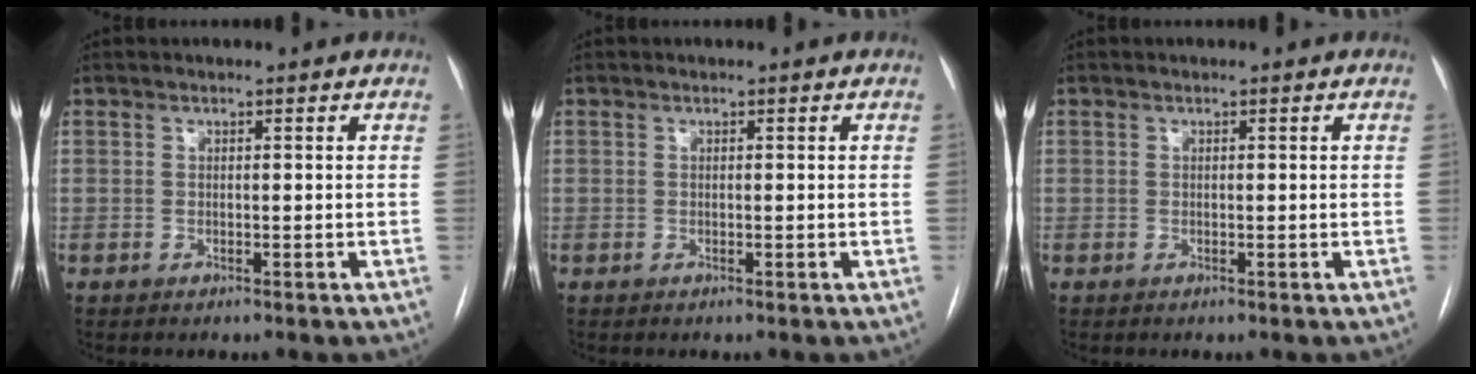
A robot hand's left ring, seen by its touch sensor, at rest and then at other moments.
{"total": 0.0}
{"total": 0.0}